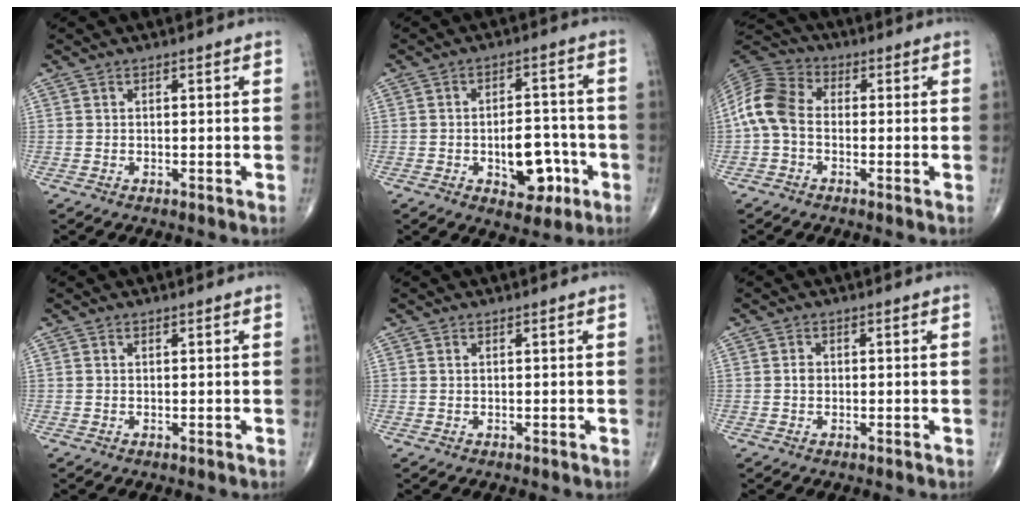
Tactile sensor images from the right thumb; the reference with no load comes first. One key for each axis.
{"total": 10.0, "fx": -3.2, "fy": 5.8, "fz": 7.5, "tx": -0.076, "ty": 0.026, "tz": -0.037}
{"total": 9.3, "fx": -0.8, "fy": 6.5, "fz": 6.6, "tx": -0.130, "ty": 0.025, "tz": -0.034}
{"total": 0.0}
{"total": 0.0}
{"total": 1.2, "fx": 0.0, "fy": 1.0, "fz": 0.7, "tx": -0.009, "ty": 0.002, "tz": -0.002}